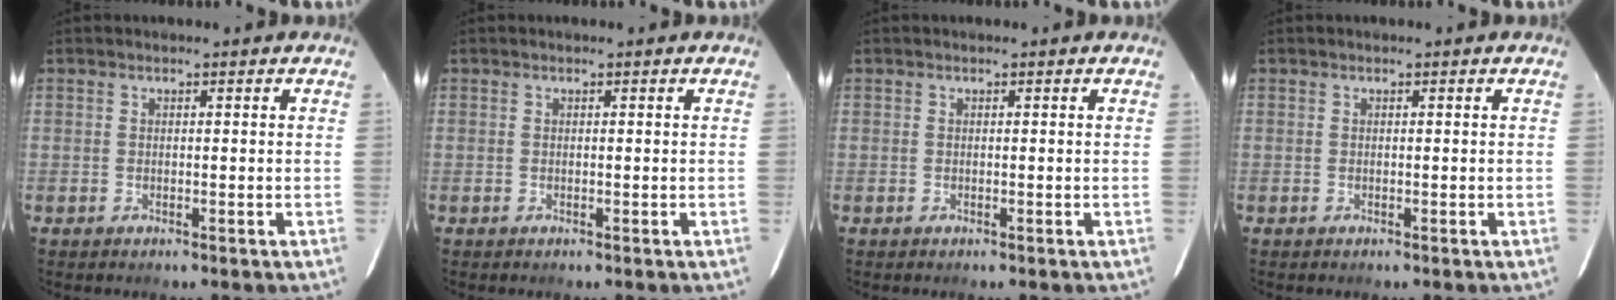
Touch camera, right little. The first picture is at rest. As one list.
[{"total": 0.0}, {"total": 0.0}, {"total": 0.0}]